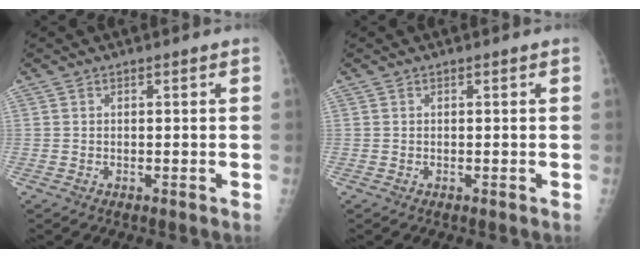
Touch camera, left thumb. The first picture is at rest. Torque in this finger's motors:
{"motor_torque": [0.00, 0.00, 0.00, 0.00, 0.00]}